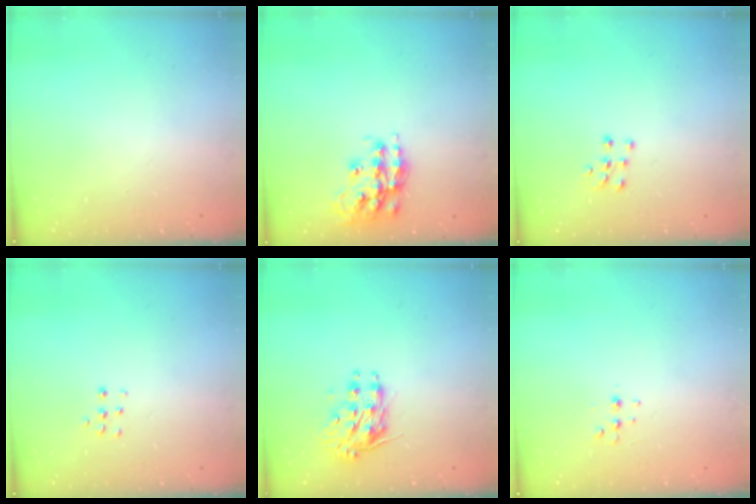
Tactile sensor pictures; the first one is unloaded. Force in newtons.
{"total": 15.1, "press": 15.0, "slide": 1.0}
{"total": 7.6, "press": 7.6, "slide": 0.5}
{"total": 4.1, "press": 4.1, "slide": 0.5}
{"total": 8.9, "press": 8.9, "slide": 0.3}
{"total": 4.1, "press": 3.9, "slide": 1.3}